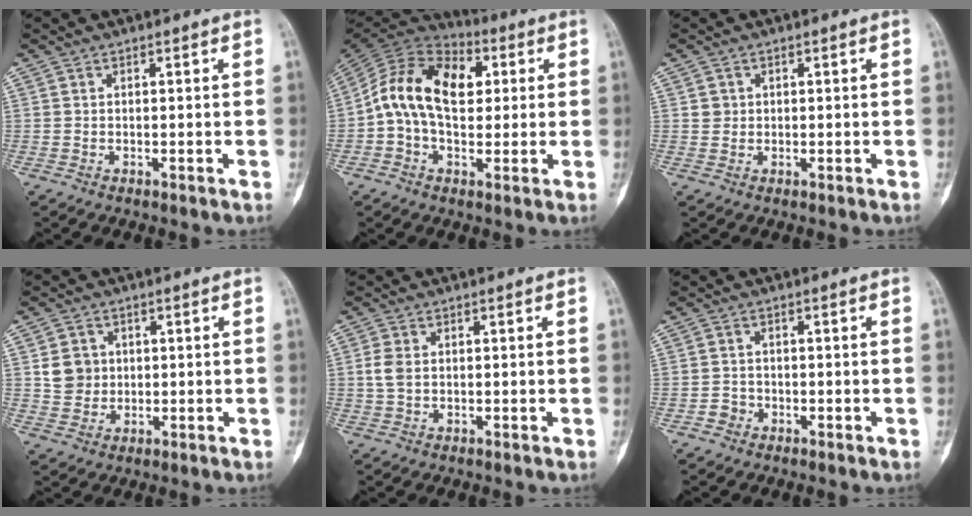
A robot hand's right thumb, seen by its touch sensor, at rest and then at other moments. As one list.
[{"total": 16.2, "force": [1.9, 10.6, 12.1], "torque": [-0.194, 0.026, 0.024]}, {"total": 1.5, "force": [0.3, 1.4, 0.3], "torque": [0.006, 0.002, 0.004]}, {"total": 5.3, "force": [0.9, 4.8, 1.9], "torque": [-0.011, -0.001, 0.017]}, {"total": 2.7, "force": [0.3, 1.7, 2.0], "torque": [-0.050, 0.003, 0.006]}, {"total": 1.9, "force": [-1.1, 1.6, 0.2], "torque": [0.006, 0.010, -0.023]}]